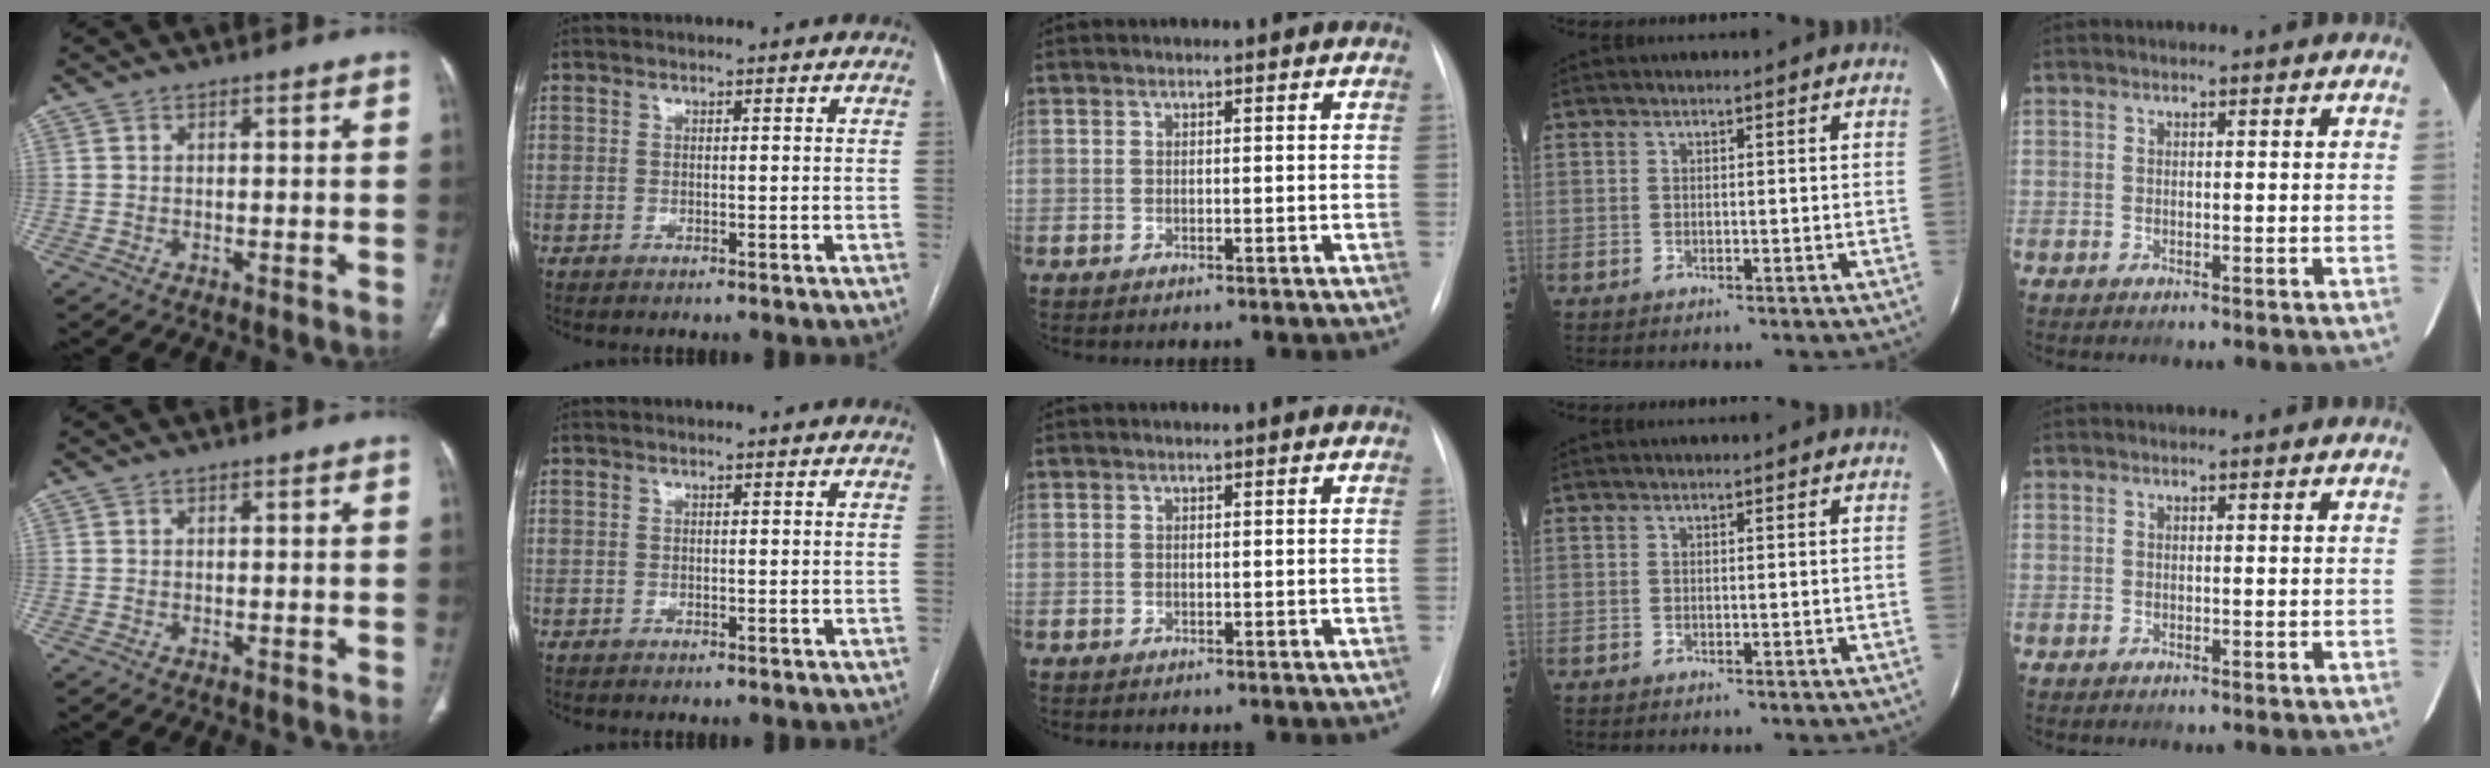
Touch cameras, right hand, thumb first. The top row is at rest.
{}